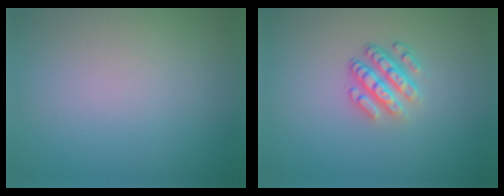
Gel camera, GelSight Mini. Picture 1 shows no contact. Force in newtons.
{"total": 3.6, "press": 2.7, "slide": 2.4}